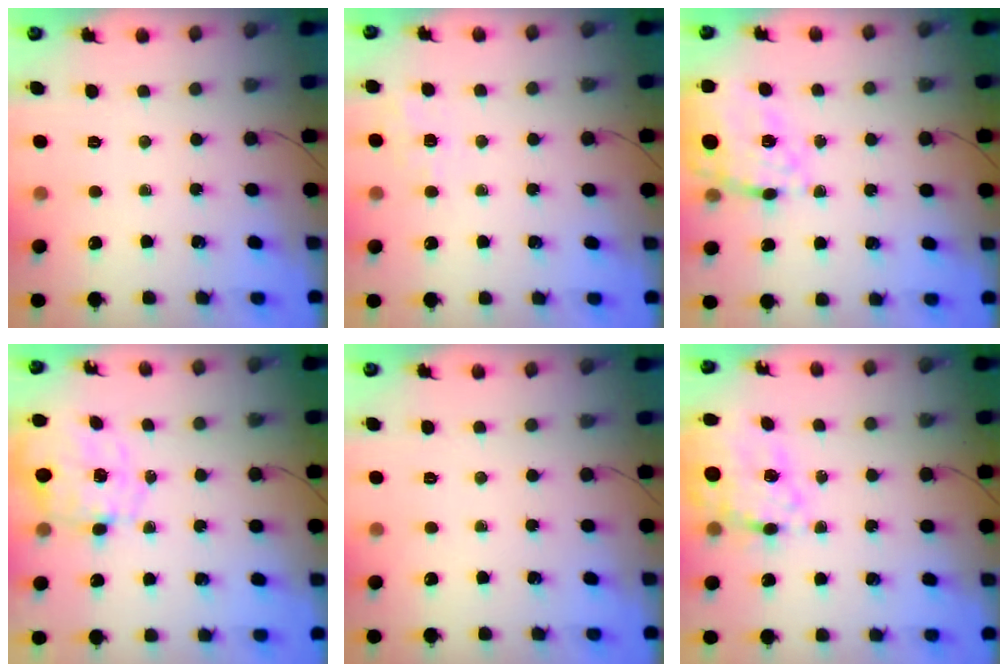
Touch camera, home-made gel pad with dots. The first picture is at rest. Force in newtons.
{"total": 1.4, "press": 0.5, "slide": 1.3}
{"total": 15.3, "press": 14.8, "slide": 4.1}
{"total": 2.5, "press": 2.4, "slide": 0.8}
{"total": 0.0}
{"total": 17.4, "press": 16.9, "slide": 4.1}